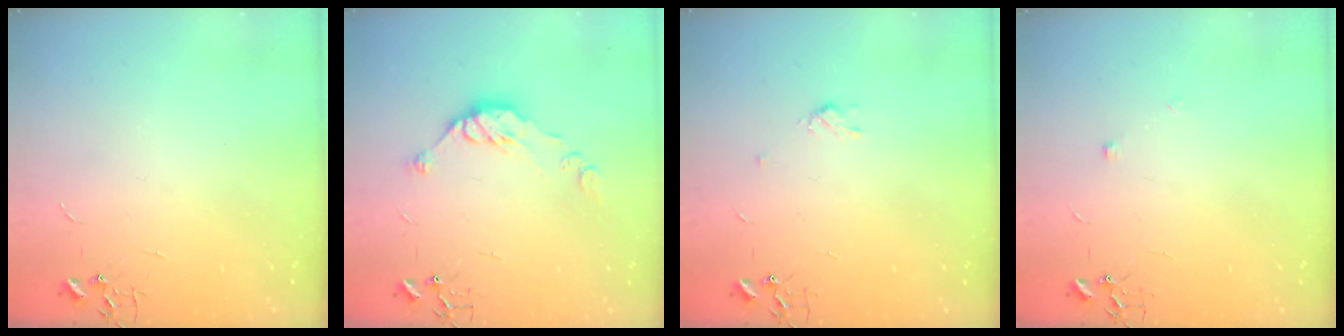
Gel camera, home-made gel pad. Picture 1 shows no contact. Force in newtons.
{"total": 10.5, "press": 10.5, "slide": 0.3}
{"total": 3.7, "press": 3.7, "slide": 0.6}
{"total": 4.3, "press": 4.2, "slide": 1.1}